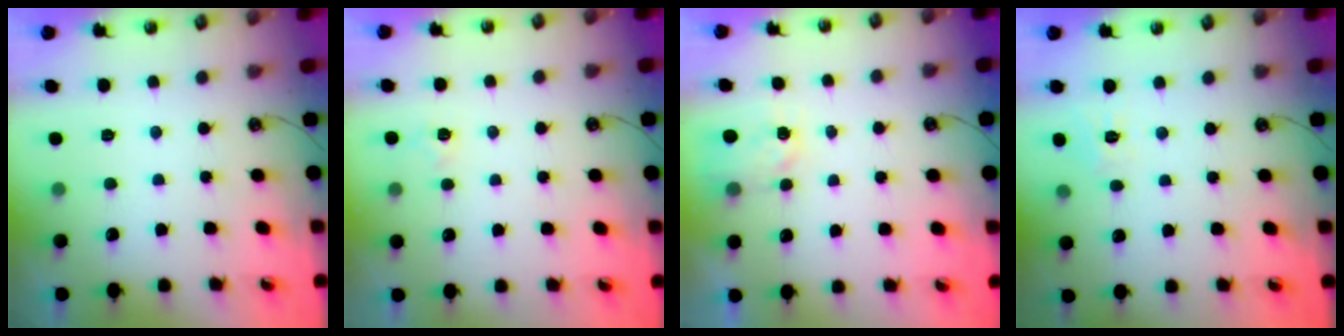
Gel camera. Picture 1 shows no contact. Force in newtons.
{"total": 3.4, "press": 3.3, "slide": 0.5}
{"total": 3.0, "press": 2.9, "slide": 0.3}
{"total": 4.4, "press": 4.3, "slide": 0.7}